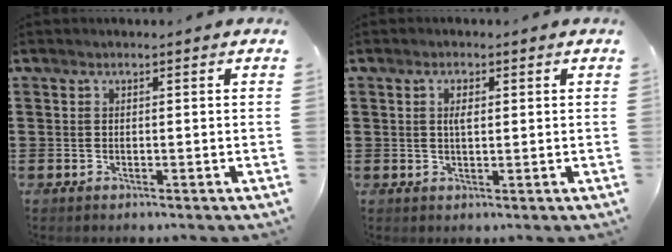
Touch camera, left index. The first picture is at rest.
{"total": 2.2, "force": [0.5, 0.7, 2.0], "torque": [-0.042, 0.003, 0.007]}